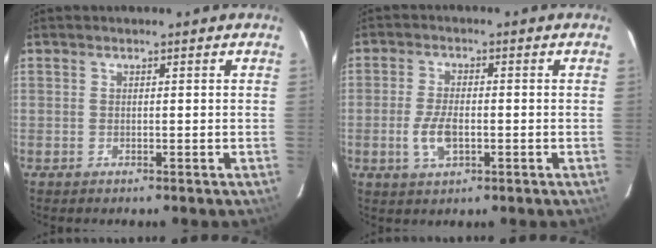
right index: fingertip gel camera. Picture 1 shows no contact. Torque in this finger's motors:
{"motor_torque": [0.86, -0.21, 0.38, 0.06]}